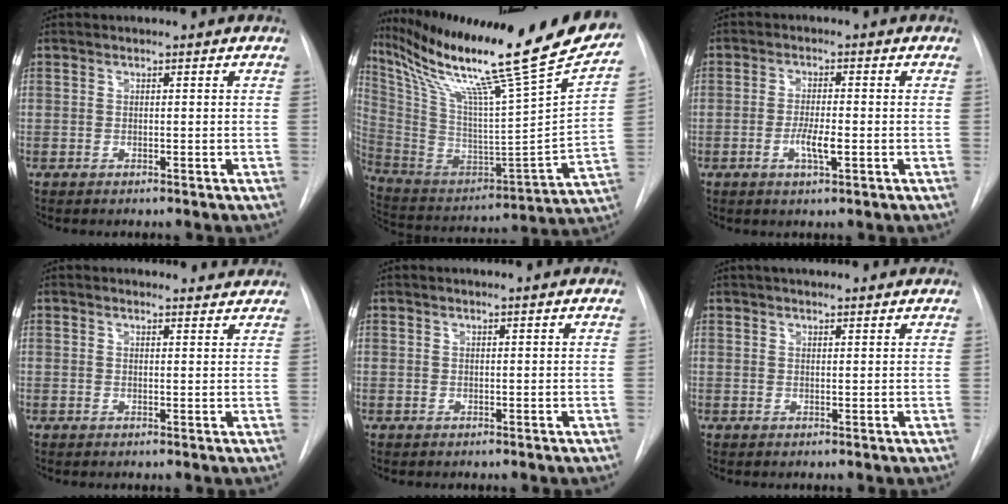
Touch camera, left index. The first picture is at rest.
{"total": 31.6, "force": [25.7, 0.4, 18.4], "torque": [-0.323, -0.075, 0.386]}
{"total": 3.8, "force": [-1.1, 0.7, 3.6], "torque": [-0.069, -0.003, -0.018]}
{"total": 3.7, "force": [3.6, 0.9, -0.1], "torque": [-0.002, -0.003, 0.029]}
{"total": 2.1, "force": [2.0, -0.2, 0.7], "torque": [-0.015, 0.009, 0.025]}
{"total": 8.0, "force": [7.0, 1.4, 3.5], "torque": [-0.051, 0.028, 0.092]}